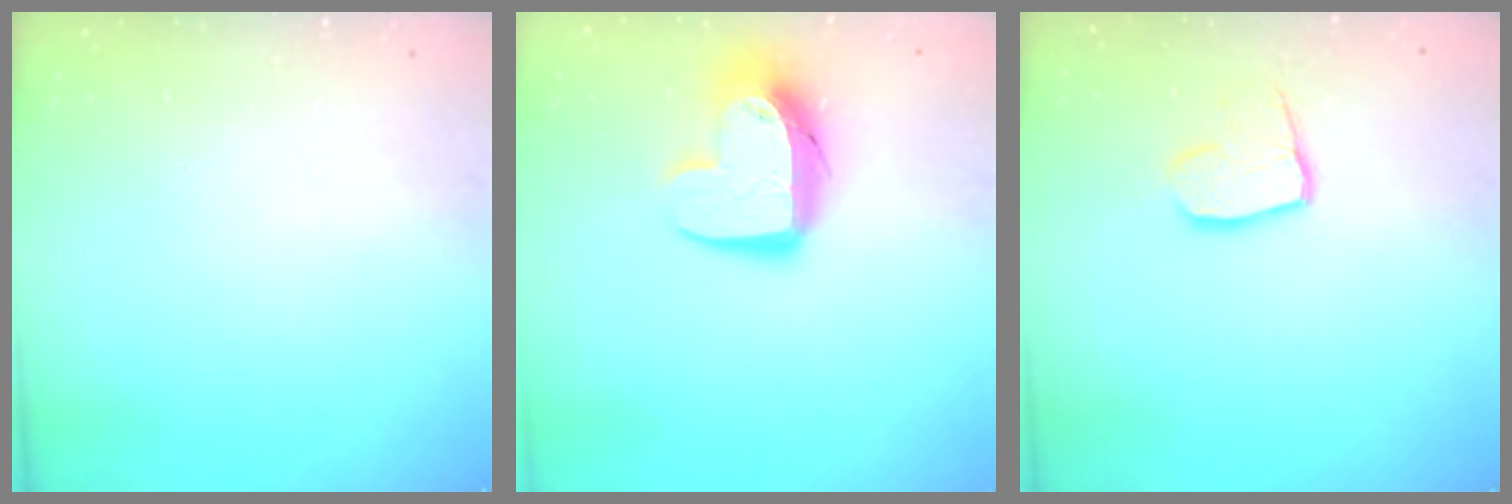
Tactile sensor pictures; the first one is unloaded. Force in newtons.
{"total": 11.0, "press": 10.9, "slide": 0.9}
{"total": 10.1, "press": 10.0, "slide": 0.8}